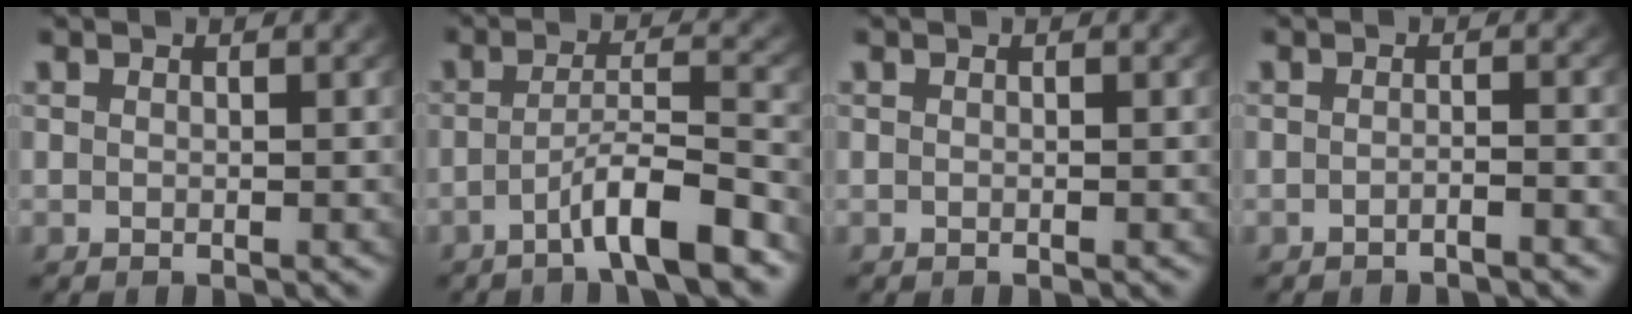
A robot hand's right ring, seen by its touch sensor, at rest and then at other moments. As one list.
[{"total": 5.1, "force": [-3.4, 0.6, 3.7], "torque": [-0.056, -0.001, -0.054]}, {"total": 0.0}, {"total": 1.2, "force": [-1.1, -0.3, 0.2], "torque": [-0.005, -0.001, -0.019]}]